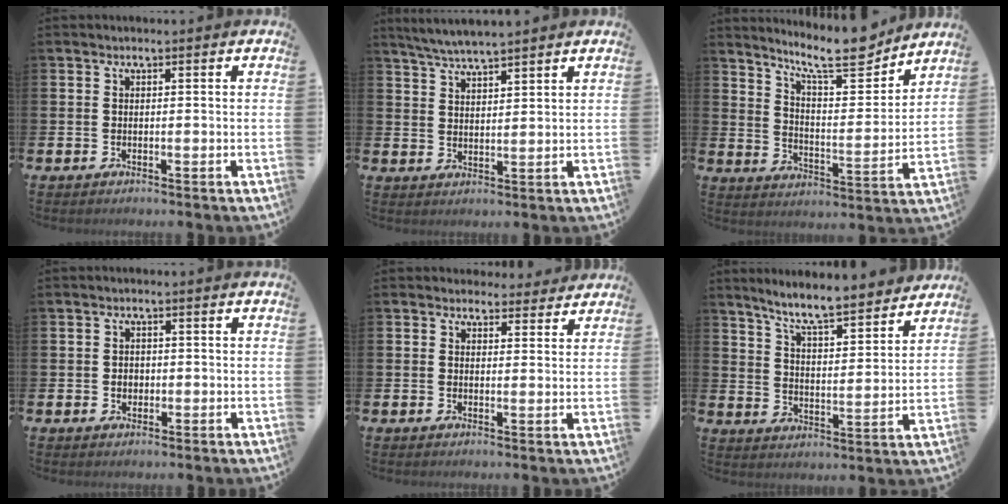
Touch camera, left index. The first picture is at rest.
{"total": 4.7, "force": [4.5, 0.0, 1.1], "torque": [-0.042, -0.014, 0.083]}
{"total": 11.2, "force": [9.9, 2.2, 4.7], "torque": [-0.085, -0.065, 0.170]}
{"total": 1.5, "force": [-0.1, 1.3, 0.7], "torque": [-0.004, 0.005, -0.006]}
{"total": 3.1, "force": [2.8, 1.1, -0.2], "torque": [0.014, -0.016, 0.048]}
{"total": 7.8, "force": [7.4, 0.6, 2.5], "torque": [-0.075, -0.054, 0.128]}